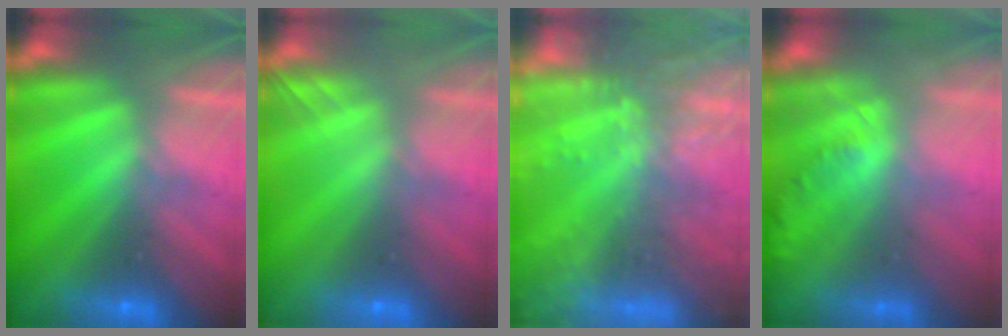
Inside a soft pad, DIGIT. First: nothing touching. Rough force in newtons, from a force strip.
{"total": 2.1}
{"total": 6.8}
{"total": 1.8}